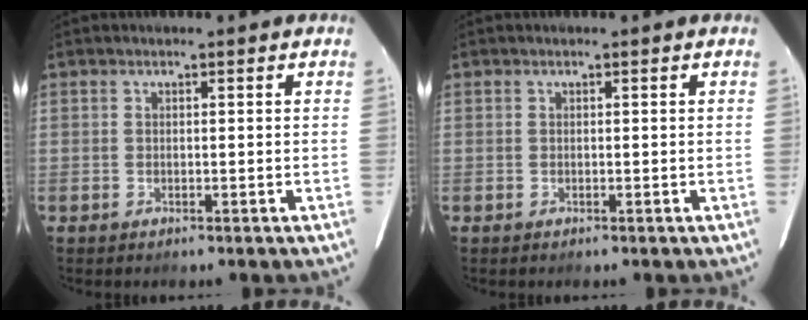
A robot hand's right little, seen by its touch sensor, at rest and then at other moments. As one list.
[{"total": 0.0}]